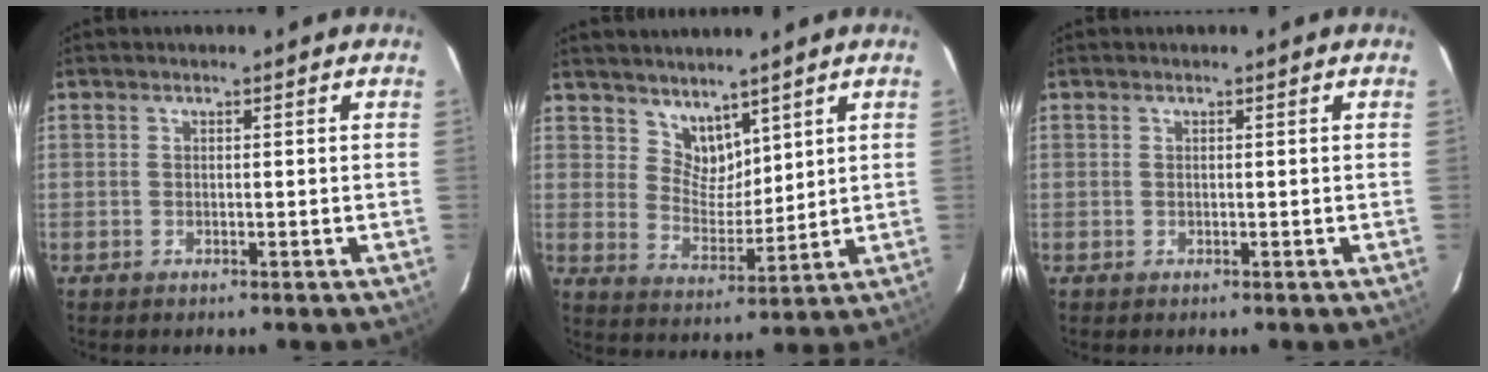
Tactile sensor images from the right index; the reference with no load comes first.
{"total": 6.3, "force": [4.9, 3.5, 1.7], "torque": [-0.020, -0.003, 0.094]}
{"total": 0.0}